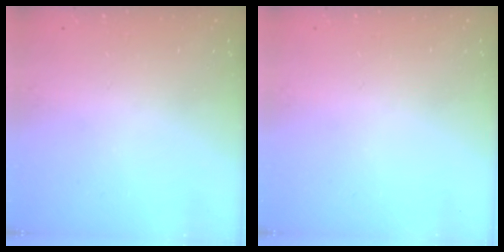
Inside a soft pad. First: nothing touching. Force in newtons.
{"total": 0.0}